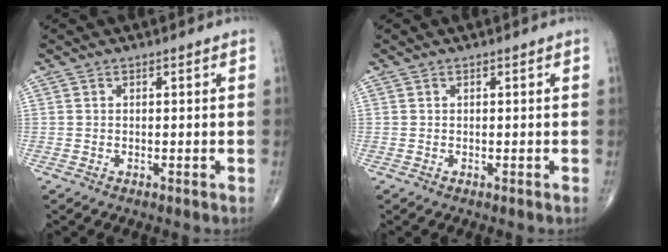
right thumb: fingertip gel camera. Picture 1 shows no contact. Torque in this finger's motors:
{"motor_torque": [0.01, 0.00, 0.02, -0.02, 0.00]}